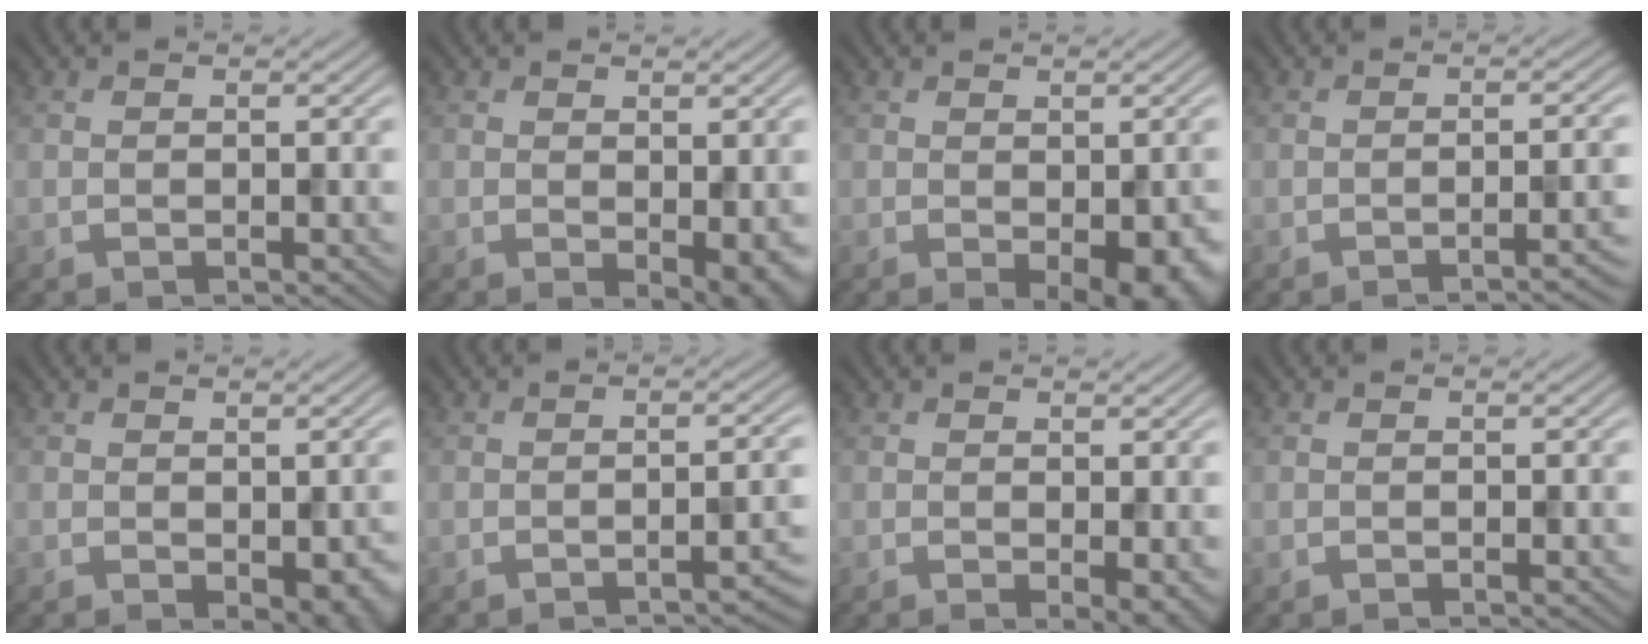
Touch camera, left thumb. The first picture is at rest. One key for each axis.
{"total": 3.5, "fx": -0.4, "fy": 1.6, "fz": 3.0, "tx": -0.037, "ty": -0.009, "tz": -0.001}
{"total": 5.6, "fx": -1.9, "fy": 2.9, "fz": 4.4, "tx": -0.055, "ty": -0.022, "tz": -0.012}
{"total": 3.6, "fx": -1.9, "fy": 0.7, "fz": 3.0, "tx": -0.027, "ty": 0.009, "tz": -0.035}
{"total": 4.5, "fx": -1.4, "fy": 2.4, "fz": 3.5, "tx": -0.042, "ty": -0.020, "tz": -0.006}
{"total": 3.3, "fx": -1.9, "fy": 0.7, "fz": 2.6, "tx": -0.028, "ty": 0.008, "tz": -0.033}
{"total": 2.5, "fx": -0.1, "fy": 1.1, "fz": 2.3, "tx": -0.031, "ty": -0.007, "tz": 0.000}
{"total": 0.0}